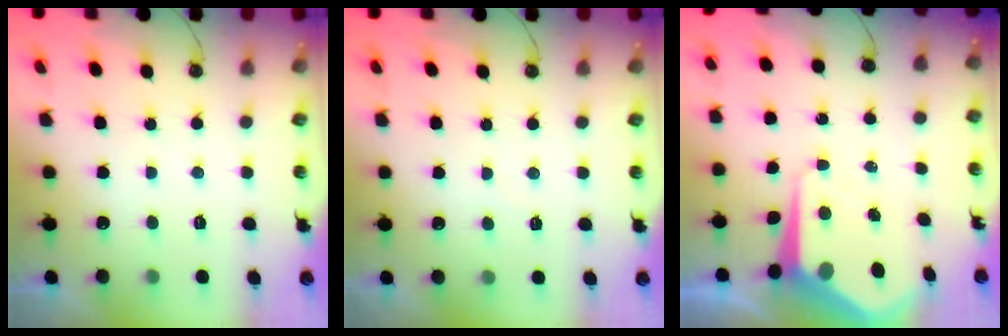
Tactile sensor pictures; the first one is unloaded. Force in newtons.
{"total": 2.8, "press": 2.7, "slide": 0.5}
{"total": 8.8, "press": 8.7, "slide": 0.9}